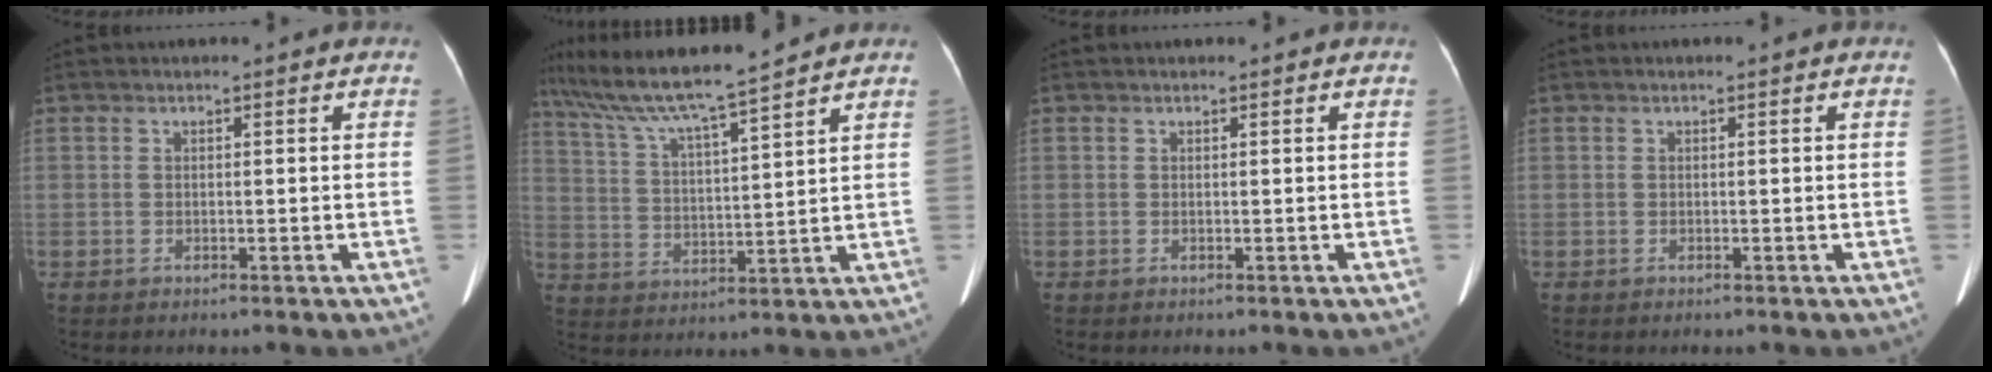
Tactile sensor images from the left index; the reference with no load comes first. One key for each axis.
{"total": 13.7, "fx": 11.7, "fy": -1.1, "fz": 7.1, "tx": -0.133, "ty": 0.013, "tz": 0.204}
{"total": 0.9, "fx": 0.7, "fy": 0.5, "fz": 0.1, "tx": -0.002, "ty": 0.013, "tz": 0.009}
{"total": 0.0}